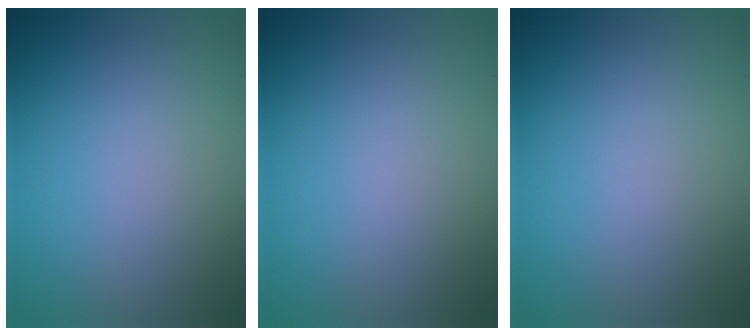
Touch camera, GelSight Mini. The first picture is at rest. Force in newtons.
{"total": 0.0}
{"total": 0.0}